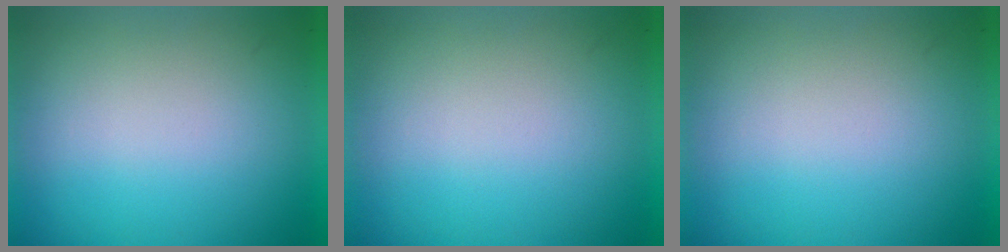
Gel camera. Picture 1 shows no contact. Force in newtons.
{"total": 0.0}
{"total": 0.0}